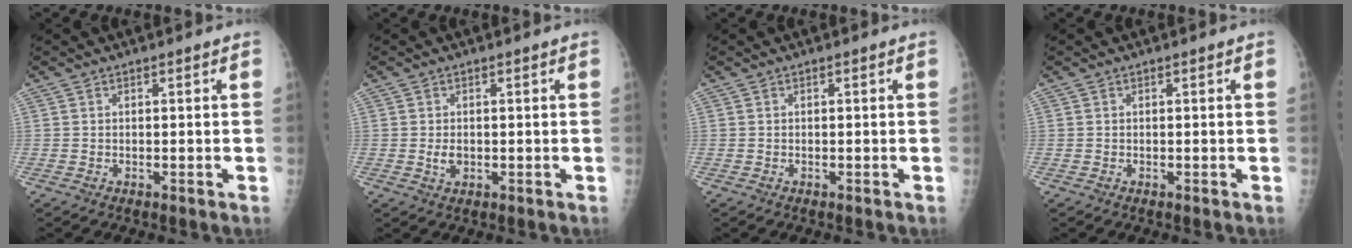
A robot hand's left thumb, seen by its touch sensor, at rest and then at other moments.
{"total": 2.0, "force": [0.0, 1.4, 1.4], "torque": [-0.022, -0.002, 0.003]}
{"total": 0.0}
{"total": 0.0}